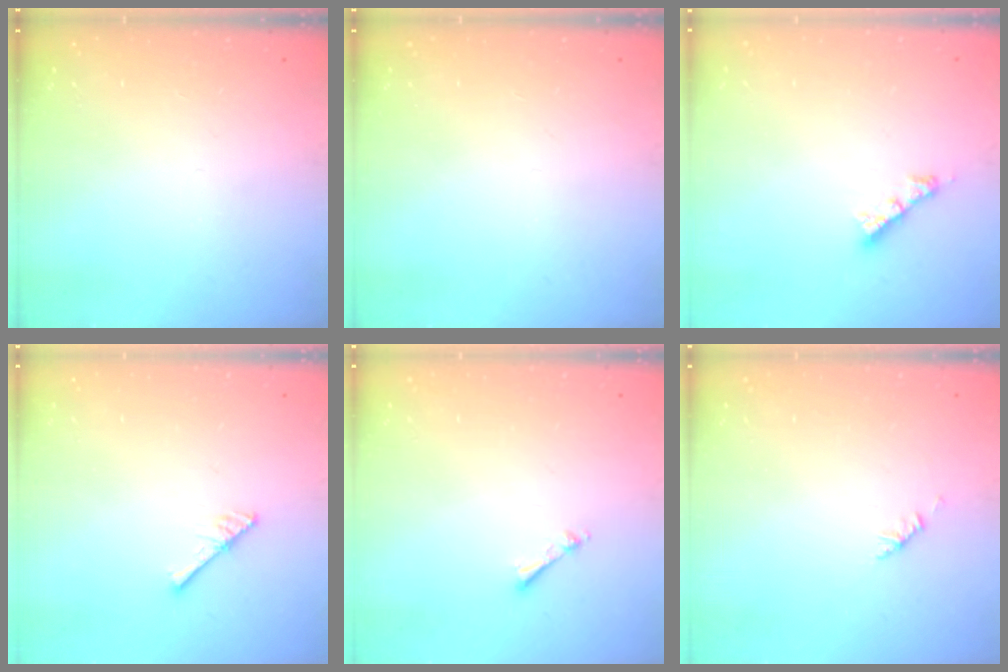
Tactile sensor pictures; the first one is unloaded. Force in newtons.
{"total": 0.0}
{"total": 3.3, "press": 3.3, "slide": 0.2}
{"total": 4.2, "press": 4.2, "slide": 0.4}
{"total": 1.0, "press": 1.0, "slide": 0.2}
{"total": 1.9, "press": 1.8, "slide": 0.6}